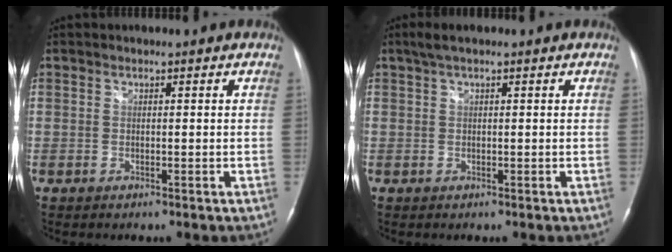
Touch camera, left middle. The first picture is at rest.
{"total": 2.2, "force": [1.4, 0.7, 1.5], "torque": [-0.033, 0.019, 0.028]}